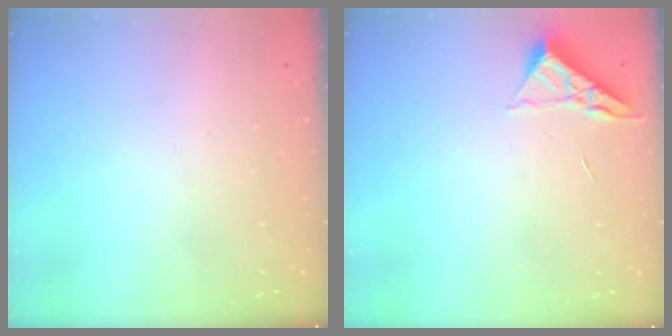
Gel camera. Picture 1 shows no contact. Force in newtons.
{"total": 3.8, "press": 3.8, "slide": 0.5}